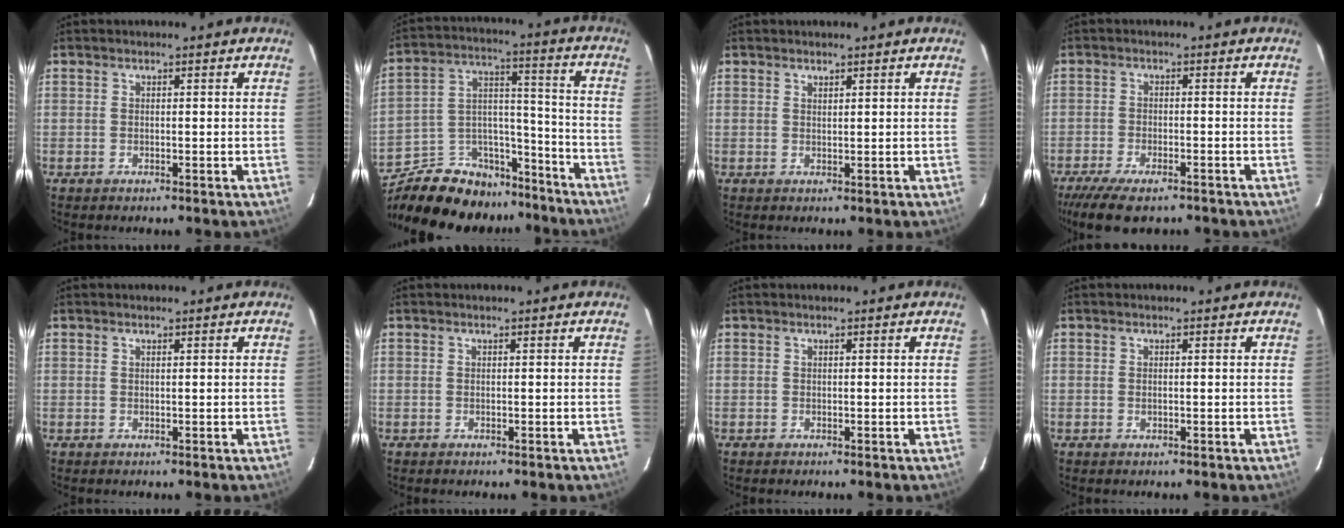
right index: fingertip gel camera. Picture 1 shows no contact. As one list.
[{"total": 19.2, "force": [-15.3, 9.8, 6.2], "torque": [-0.136, 0.065, -0.227]}, {"total": 0.8, "force": [0.7, 0.2, 0.2], "torque": [-0.004, 0.001, 0.014]}, {"total": 10.7, "force": [-8.3, 3.5, 5.8], "torque": [-0.141, -0.032, -0.142]}, {"total": 0.0}, {"total": 0.0}, {"total": 0.0}, {"total": 0.5, "force": [0.0, 0.1, 0.5], "torque": [-0.011, 0.001, -0.001]}]